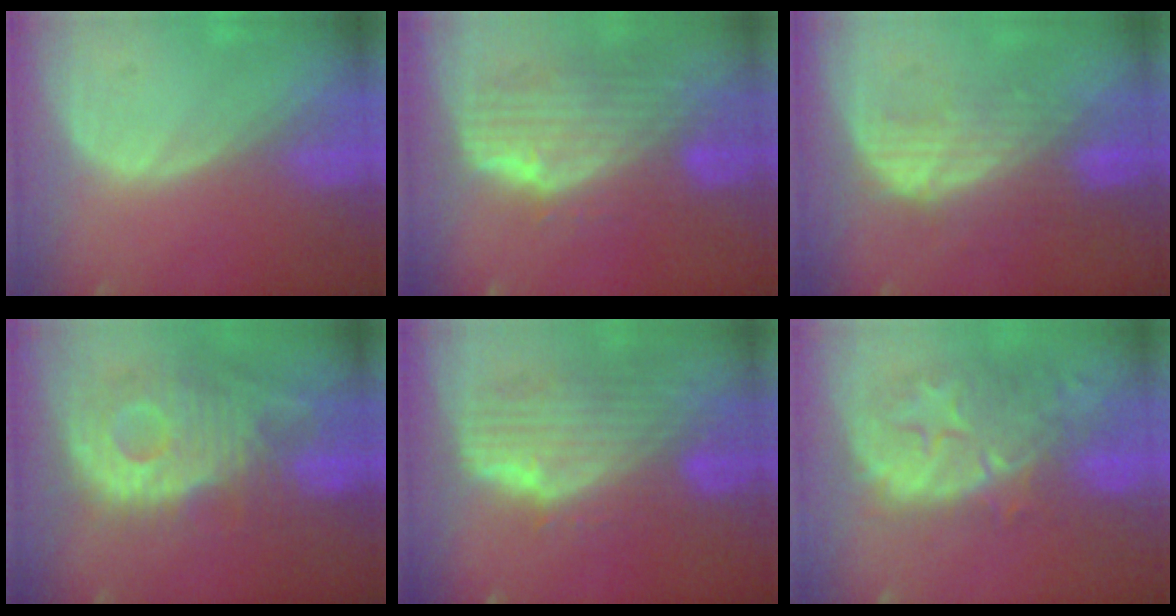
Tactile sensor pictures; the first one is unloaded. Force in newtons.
{"total": 10.0, "press": 8.9, "slide": 4.6}
{"total": 7.2, "press": 7.0, "slide": 1.5}
{"total": 11.9, "press": 10.7, "slide": 5.2}
{"total": 9.8, "press": 8.6, "slide": 4.8}
{"total": 11.0, "press": 10.2, "slide": 4.0}